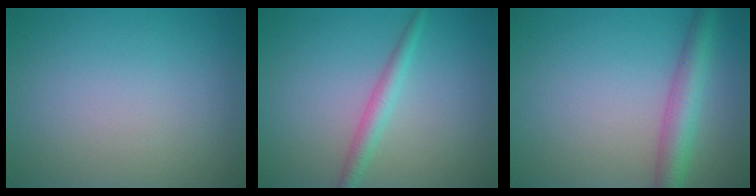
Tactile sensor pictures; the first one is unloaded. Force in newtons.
{"total": 2.1, "press": 2.1, "slide": 0.0}
{"total": 4.1, "press": 4.1, "slide": 0.1}